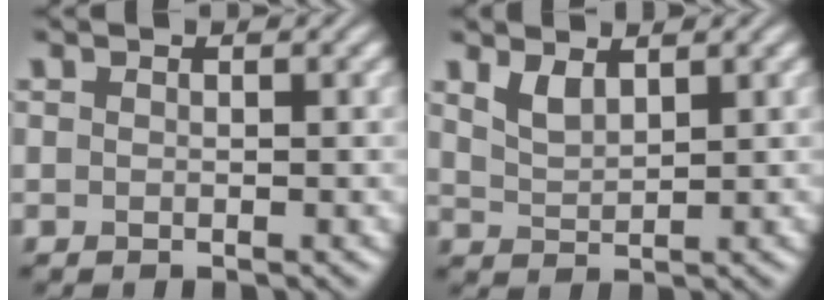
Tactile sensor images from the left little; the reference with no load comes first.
{"total": 2.0, "force": [1.5, 0.7, 1.2], "torque": [-0.029, -0.005, 0.035]}